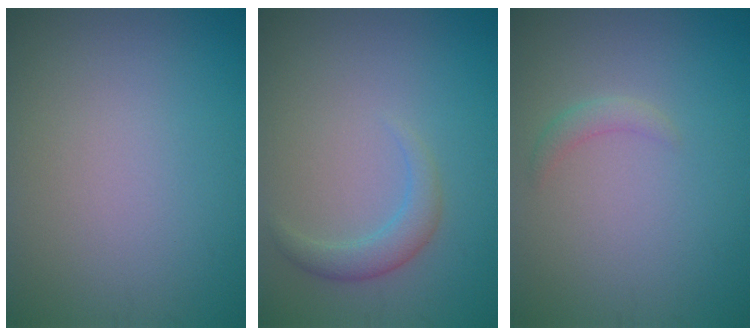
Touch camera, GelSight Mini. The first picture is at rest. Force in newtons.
{"total": 2.0, "press": 2.0, "slide": 0.2}
{"total": 1.1, "press": 1.1, "slide": 0.0}